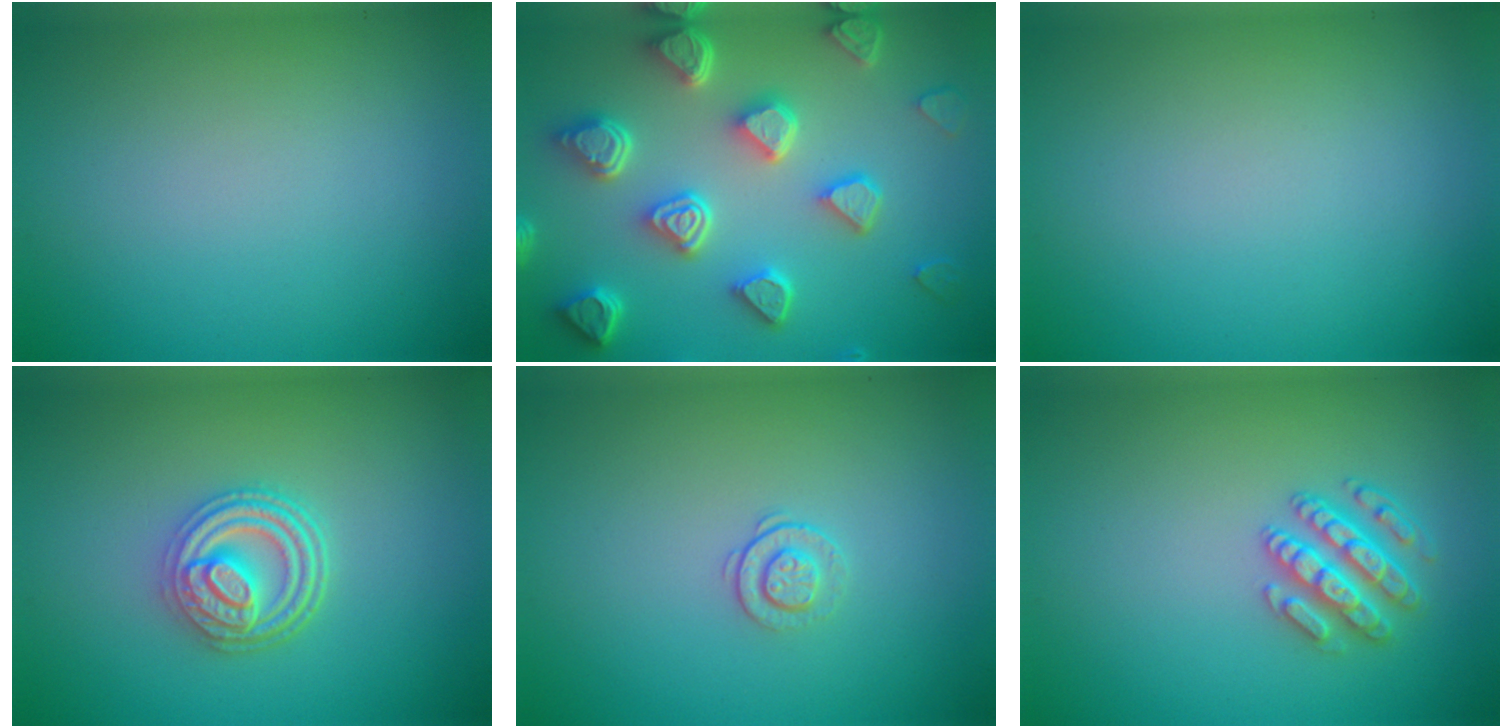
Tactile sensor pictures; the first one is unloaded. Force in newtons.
{"total": 7.2, "press": 5.8, "slide": 4.4}
{"total": 0.0}
{"total": 4.8, "press": 3.7, "slide": 3.0}
{"total": 1.2, "press": 0.9, "slide": 0.8}
{"total": 3.4, "press": 3.2, "slide": 1.2}